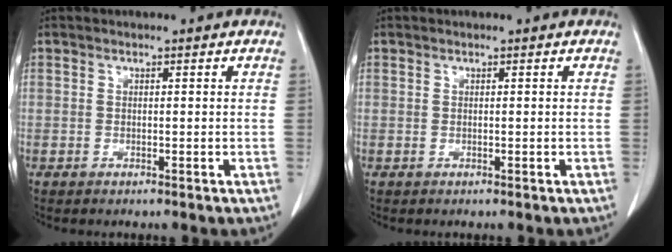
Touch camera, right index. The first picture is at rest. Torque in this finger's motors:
{"motor_torque": [0.00, 0.00, 0.00, 0.00]}